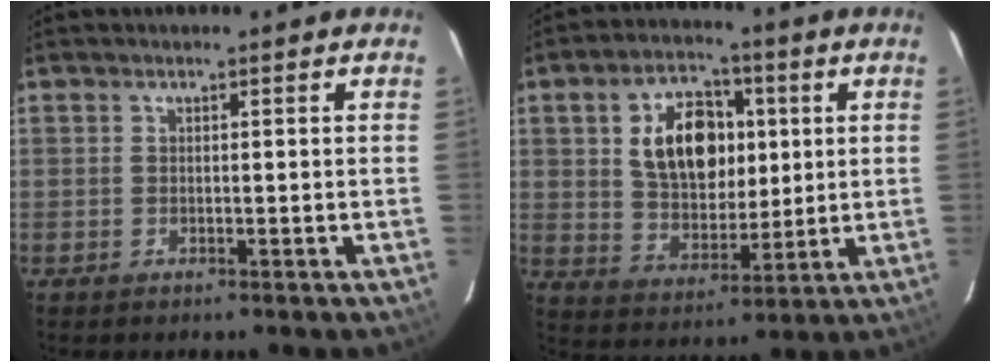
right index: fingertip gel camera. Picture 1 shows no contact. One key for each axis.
{"total": 13.9, "fx": 3.1, "fy": 9.1, "fz": 10.1, "tx": -0.177, "ty": 0.023, "tz": 0.064}